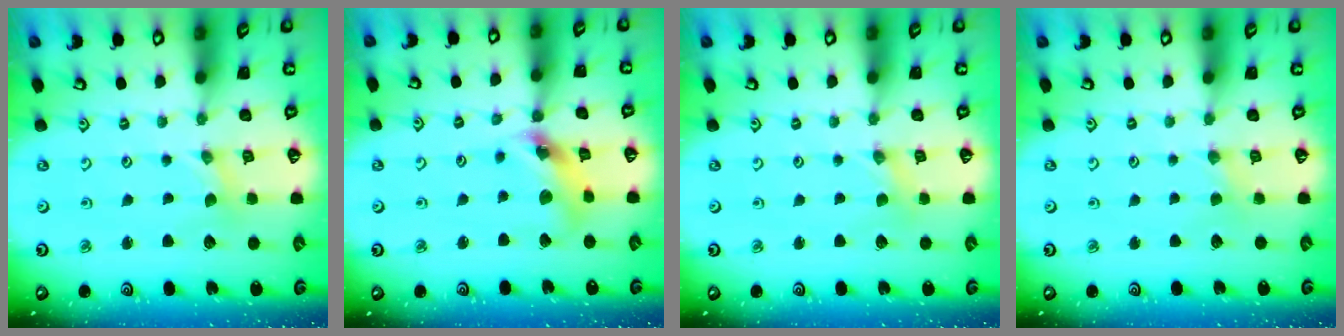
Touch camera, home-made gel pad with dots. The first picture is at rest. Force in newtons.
{"total": 11.4, "press": 11.3, "slide": 1.5}
{"total": 0.0}
{"total": 1.5, "press": 1.4, "slide": 0.3}